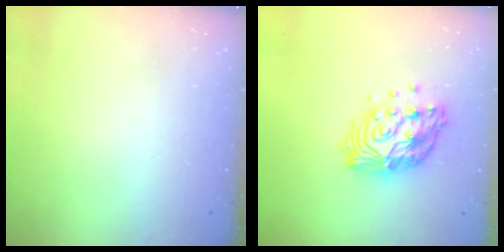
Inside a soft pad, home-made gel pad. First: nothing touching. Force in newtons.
{"total": 16.8, "press": 16.7, "slide": 1.5}